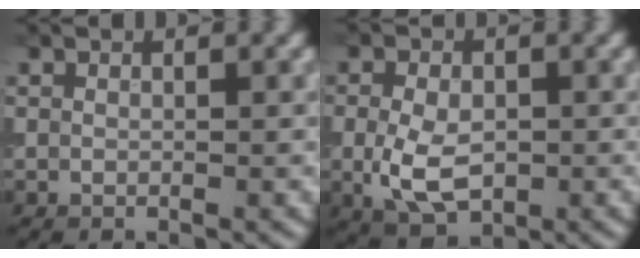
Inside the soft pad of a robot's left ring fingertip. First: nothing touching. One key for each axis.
{"total": 5.0, "fx": -0.7, "fy": 3.1, "fz": 3.8, "tx": -0.075, "ty": -0.008, "tz": -0.013}